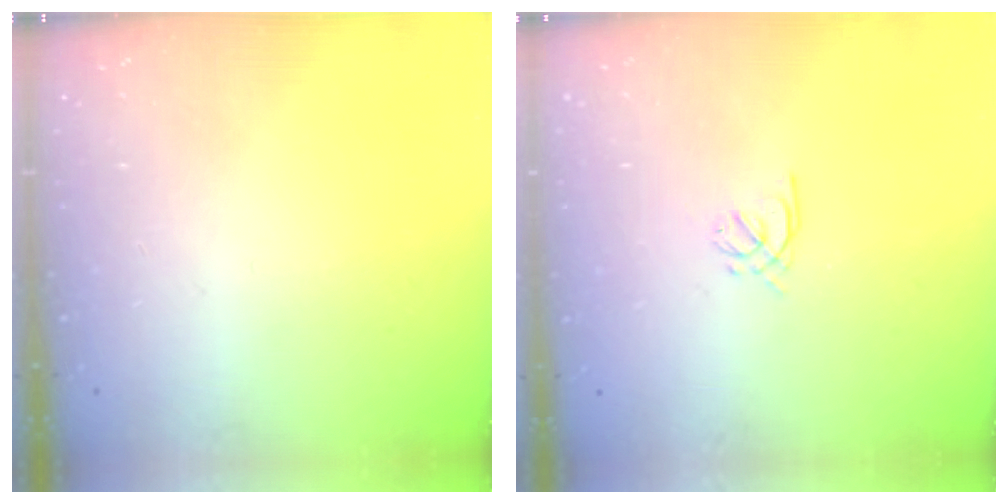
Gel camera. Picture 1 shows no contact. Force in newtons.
{"total": 1.2, "press": 1.0, "slide": 0.5}